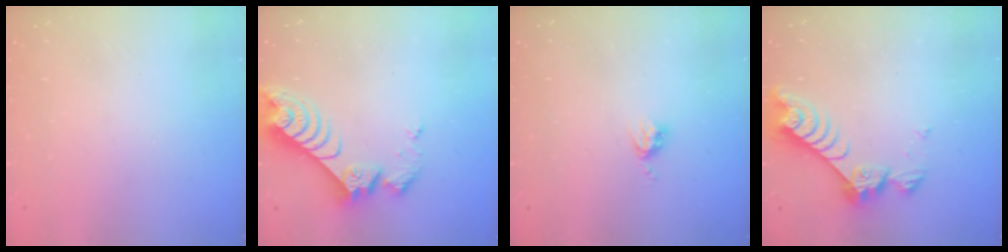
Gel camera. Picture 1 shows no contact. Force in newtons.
{"total": 8.8, "press": 8.8, "slide": 0.8}
{"total": 3.8, "press": 3.8, "slide": 0.5}
{"total": 7.4, "press": 7.3, "slide": 0.9}